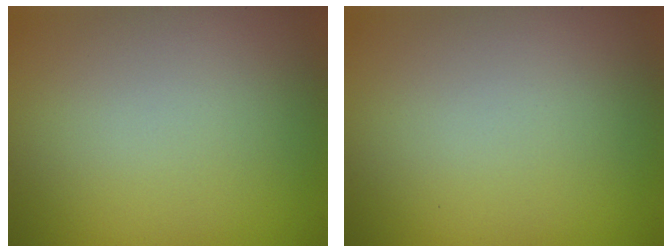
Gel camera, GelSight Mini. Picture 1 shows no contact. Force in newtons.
{"total": 0.0}